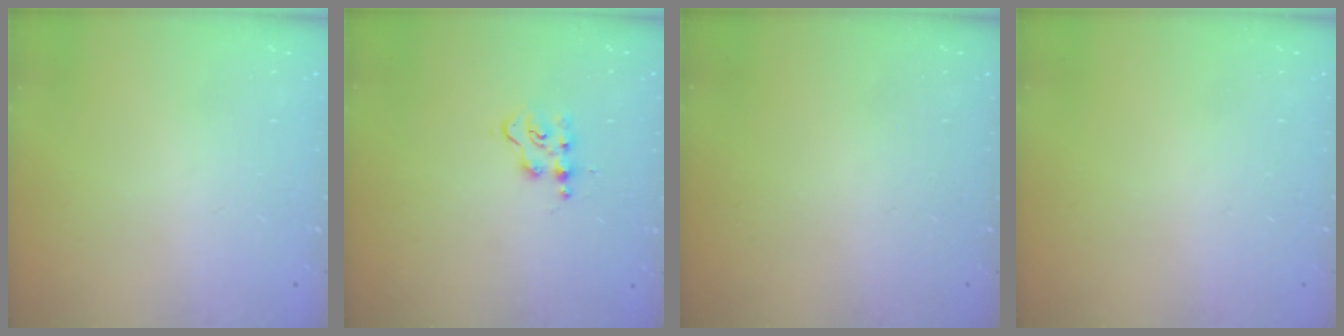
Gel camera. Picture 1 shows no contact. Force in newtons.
{"total": 3.5, "press": 3.5, "slide": 0.4}
{"total": 0.0}
{"total": 0.0}